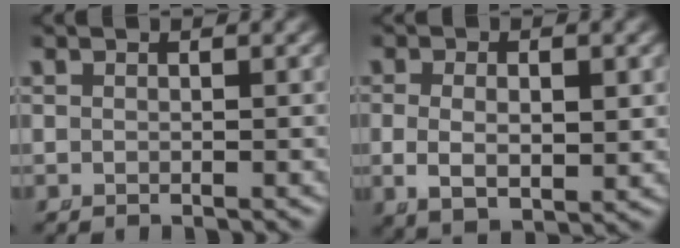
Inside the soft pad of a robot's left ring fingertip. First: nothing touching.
{"total": 4.1, "force": [-0.3, 2.4, 3.4], "torque": [-0.071, -0.021, 0.012]}